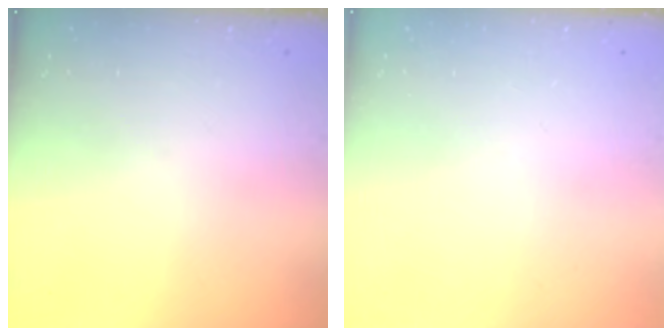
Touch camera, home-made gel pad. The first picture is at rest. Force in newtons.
{"total": 0.0}